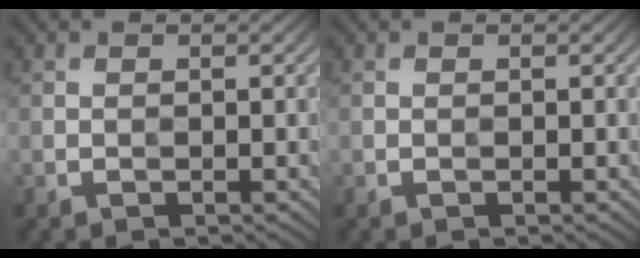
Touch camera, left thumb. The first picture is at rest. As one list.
[{"total": 0.0}]